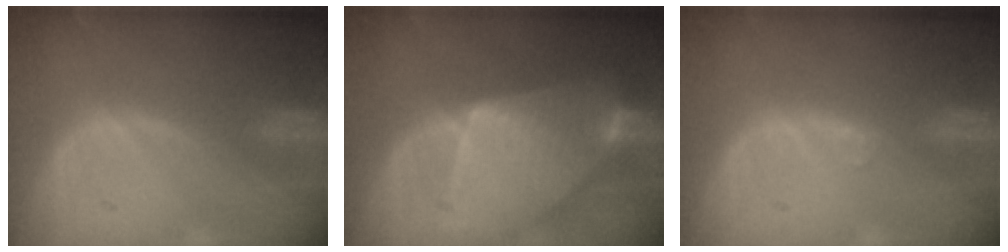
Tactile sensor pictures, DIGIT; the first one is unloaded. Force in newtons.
{"total": 9.7, "press": 9.6, "slide": 0.6}
{"total": 0.6, "press": 0.5, "slide": 0.4}